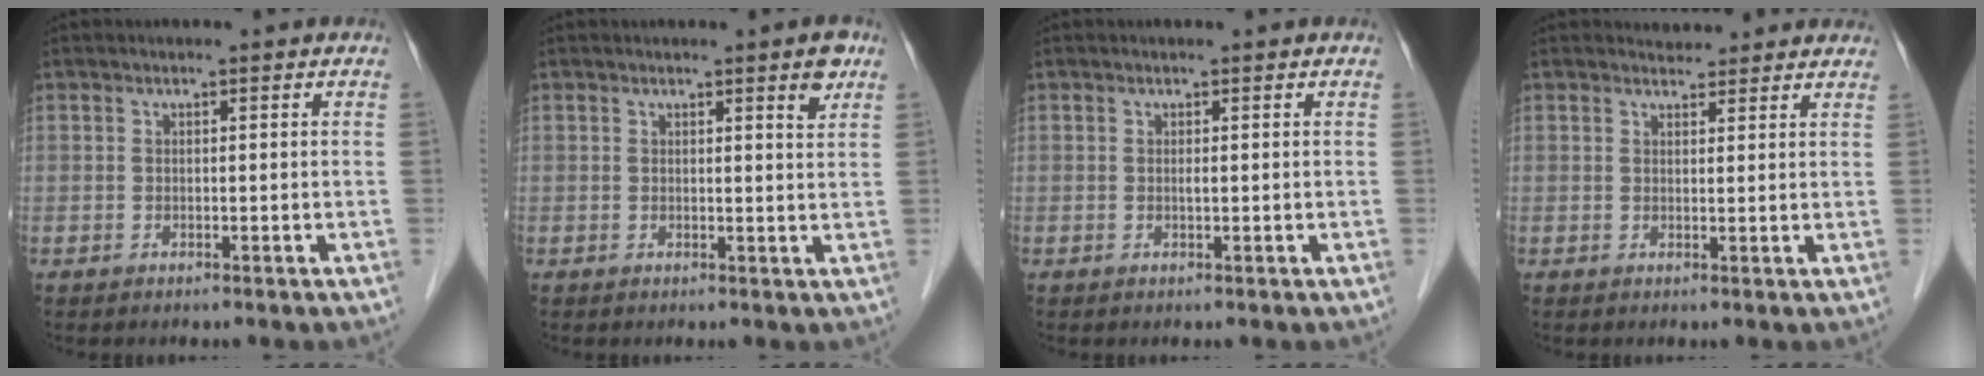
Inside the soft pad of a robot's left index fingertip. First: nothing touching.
{"total": 2.9, "force": [1.8, 0.5, 2.2], "torque": [-0.021, -0.008, 0.022]}
{"total": 0.7, "force": [0.2, 0.3, 0.6], "torque": [-0.009, 0.000, 0.003]}
{"total": 4.2, "force": [3.9, 1.6, 0.3], "torque": [0.009, 0.010, 0.046]}